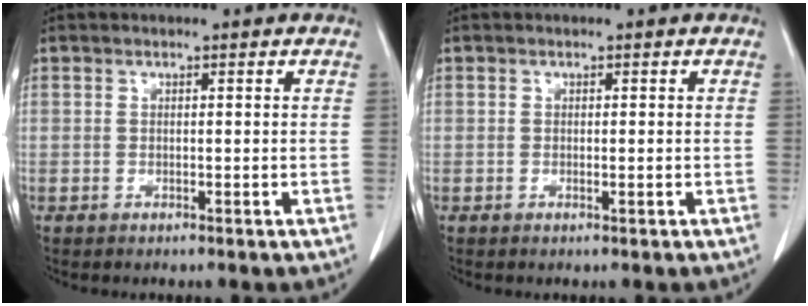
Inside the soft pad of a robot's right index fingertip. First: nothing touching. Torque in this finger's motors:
{"motor_torque": [-0.11, 0.09, -0.03, -0.01]}